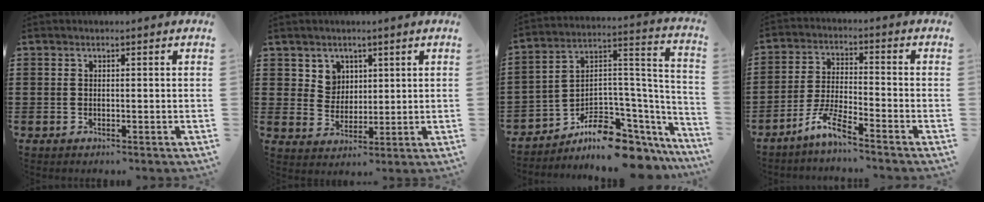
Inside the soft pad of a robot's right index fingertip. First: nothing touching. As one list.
[{"total": 4.3, "force": [2.3, 3.6, 0.8], "torque": [-0.026, 0.011, 0.043]}, {"total": 8.3, "force": [-5.3, 4.3, 4.7], "torque": [-0.081, -0.006, -0.096]}, {"total": 5.9, "force": [-4.8, 0.0, 3.4], "torque": [-0.086, -0.013, -0.097]}]